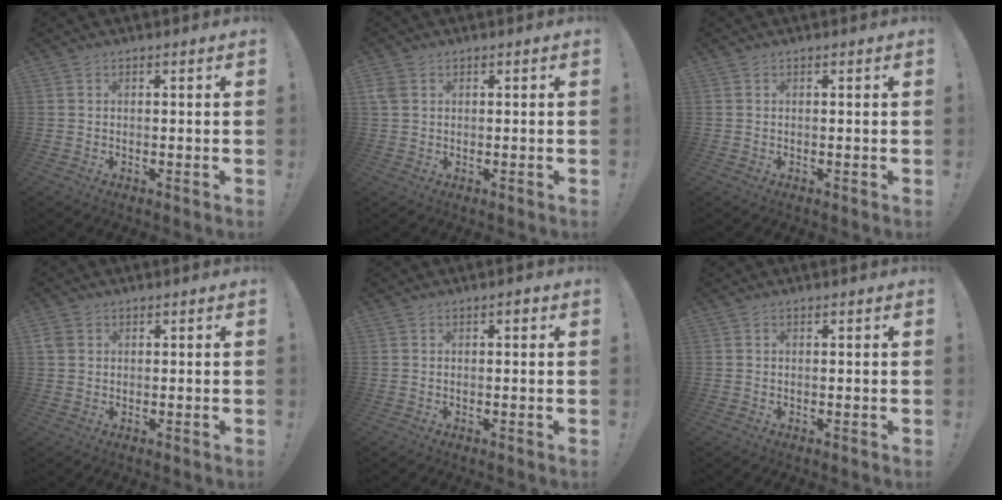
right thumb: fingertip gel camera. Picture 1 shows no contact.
{"total": 3.3, "force": [1.3, 2.4, 1.9], "torque": [-0.035, 0.003, 0.028]}
{"total": 0.0}
{"total": 2.8, "force": [1.1, 2.4, 1.2], "torque": [-0.023, 0.005, 0.023]}
{"total": 0.8, "force": [0.0, 0.4, 0.7], "torque": [-0.008, 0.001, -0.003]}
{"total": 0.0}